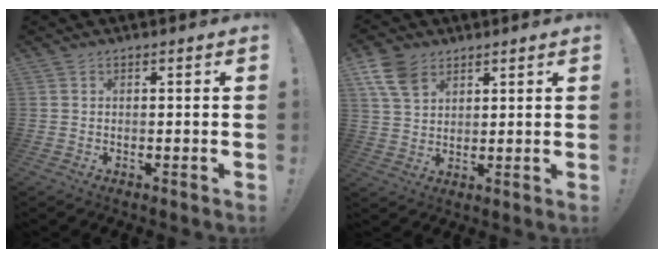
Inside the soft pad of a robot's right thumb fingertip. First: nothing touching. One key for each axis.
{"total": 9.2, "fx": 5.4, "fy": 5.8, "fz": 4.6, "tx": -0.089, "ty": -0.019, "tz": 0.105}